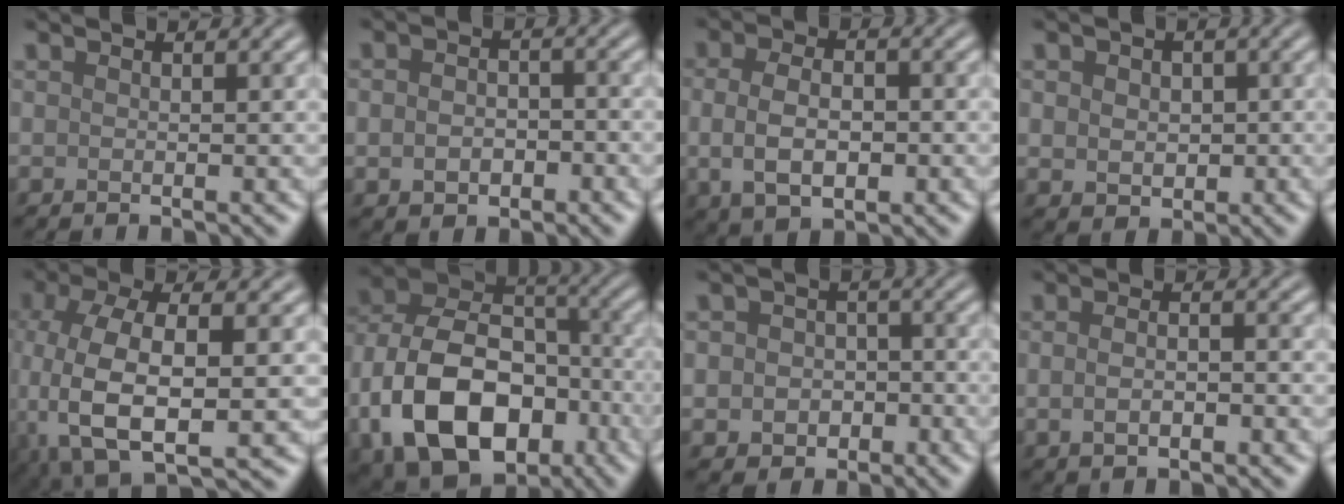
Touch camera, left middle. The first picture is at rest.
{"total": 2.9, "force": [-0.7, 2.0, 1.9], "torque": [-0.034, -0.003, -0.014]}
{"total": 5.1, "force": [-0.6, 2.9, 4.1], "torque": [-0.075, -0.009, -0.007]}
{"total": 3.2, "force": [0.3, 2.6, 1.7], "torque": [-0.024, 0.006, -0.003]}
{"total": 10.0, "force": [-2.2, 4.7, 8.5], "torque": [-0.184, -0.010, -0.041]}
{"total": 15.3, "force": [-5.3, 10.4, 9.9], "torque": [-0.188, -0.013, -0.096]}
{"total": 4.0, "force": [-1.0, 3.4, 1.8], "torque": [-0.007, -0.007, -0.027]}
{"total": 3.1, "force": [-0.6, 1.5, 2.6], "torque": [-0.041, -0.003, -0.012]}